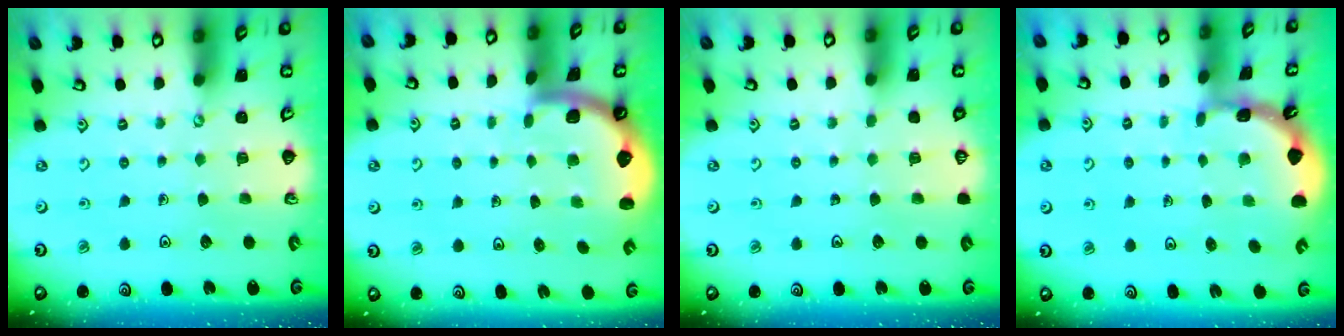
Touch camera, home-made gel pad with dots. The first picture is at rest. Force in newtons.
{"total": 1.2, "press": 1.2, "slide": 0.1}
{"total": 0.0}
{"total": 1.7, "press": 1.6, "slide": 0.1}